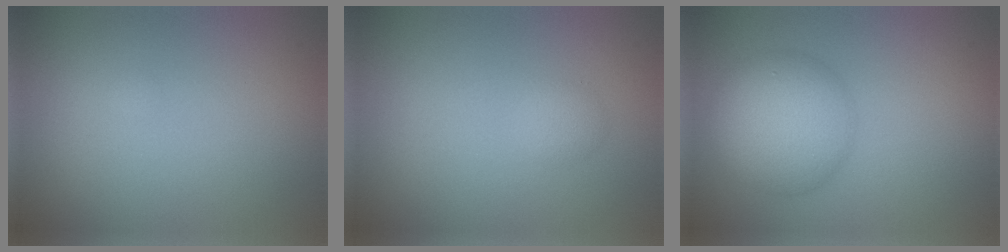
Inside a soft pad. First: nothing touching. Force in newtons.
{"total": 1.0, "press": 1.0, "slide": 0.1}
{"total": 6.3, "press": 6.3, "slide": 0.2}